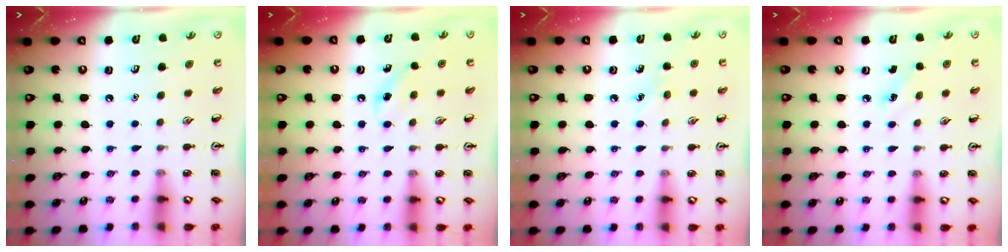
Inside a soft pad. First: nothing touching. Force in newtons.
{"total": 5.7, "press": 5.4, "slide": 1.9}
{"total": 5.3, "press": 5.0, "slide": 1.6}
{"total": 1.9, "press": 1.7, "slide": 0.7}